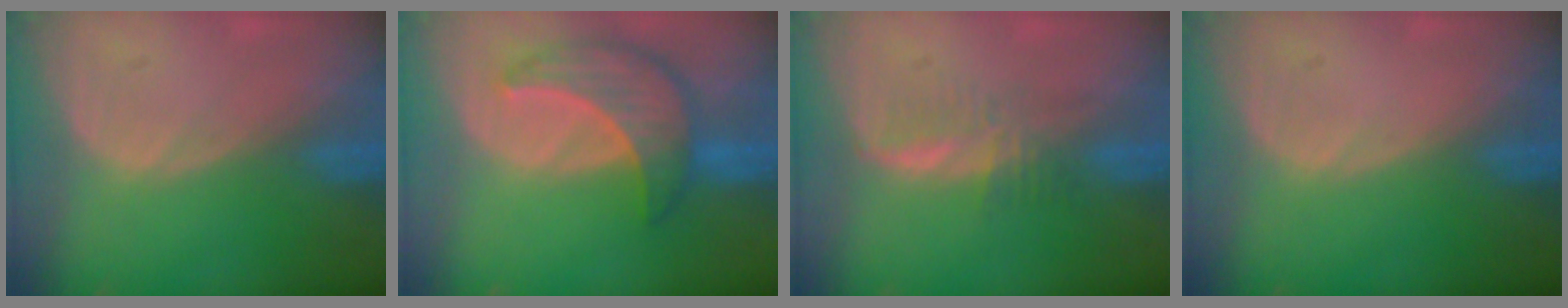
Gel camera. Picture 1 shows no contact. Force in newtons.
{"total": 8.6, "press": 7.7, "slide": 3.7}
{"total": 3.4, "press": 3.4, "slide": 0.6}
{"total": 0.0}